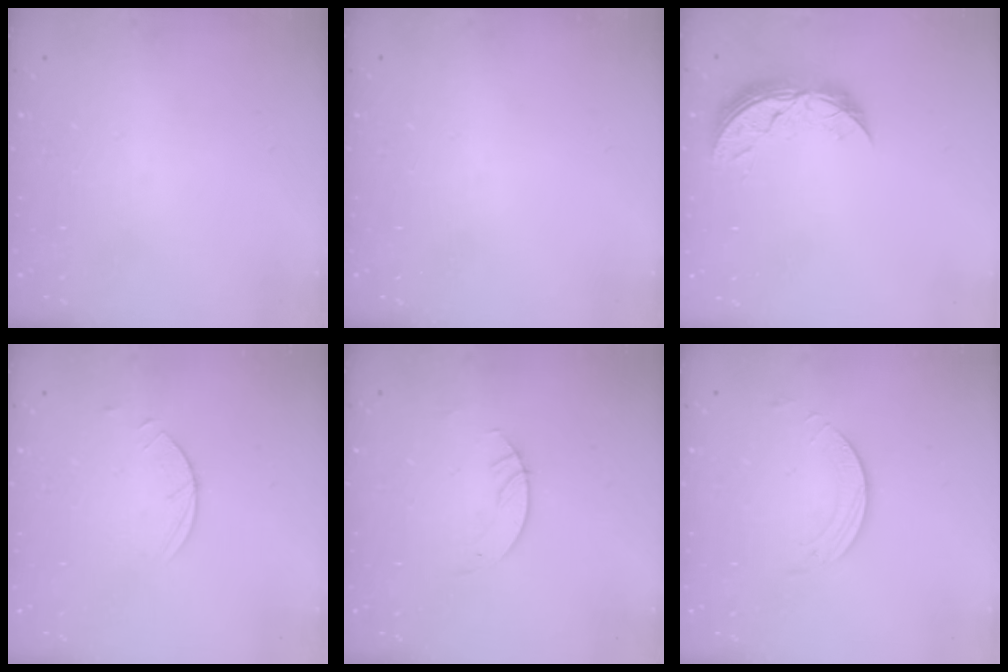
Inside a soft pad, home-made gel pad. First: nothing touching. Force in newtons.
{"total": 0.0}
{"total": 9.3, "press": 9.3, "slide": 0.5}
{"total": 2.9, "press": 2.8, "slide": 0.3}
{"total": 2.1, "press": 2.1, "slide": 0.2}
{"total": 2.5, "press": 2.5, "slide": 0.2}